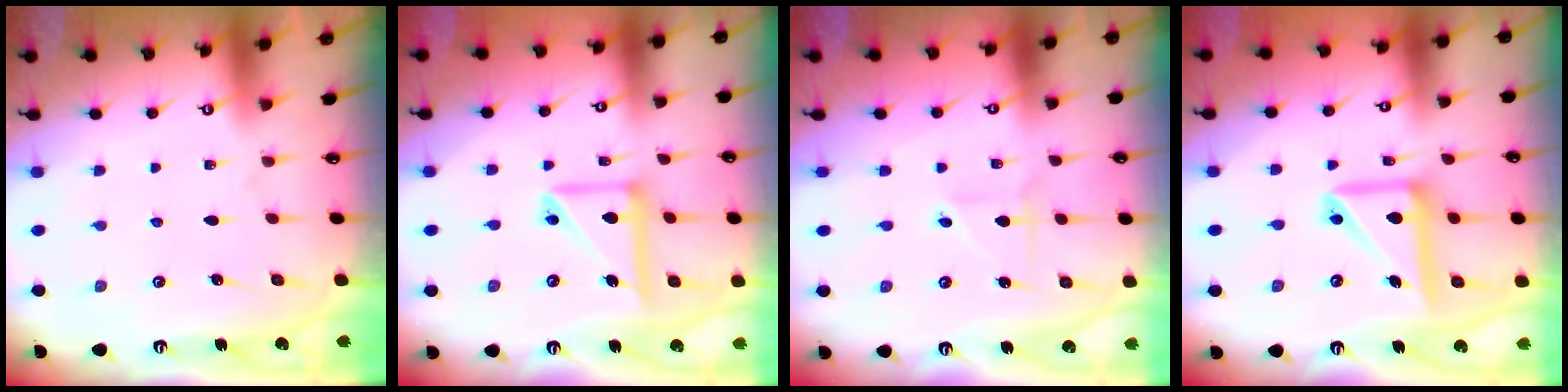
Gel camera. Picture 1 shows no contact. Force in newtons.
{"total": 14.1, "press": 13.9, "slide": 2.3}
{"total": 2.0, "press": 1.9, "slide": 0.3}
{"total": 14.0, "press": 13.9, "slide": 1.7}